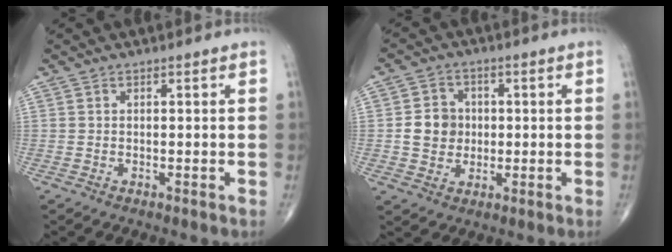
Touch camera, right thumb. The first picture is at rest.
{"total": 6.5, "force": [0.0, 5.8, 3.0], "torque": [-0.027, 0.004, -0.003]}